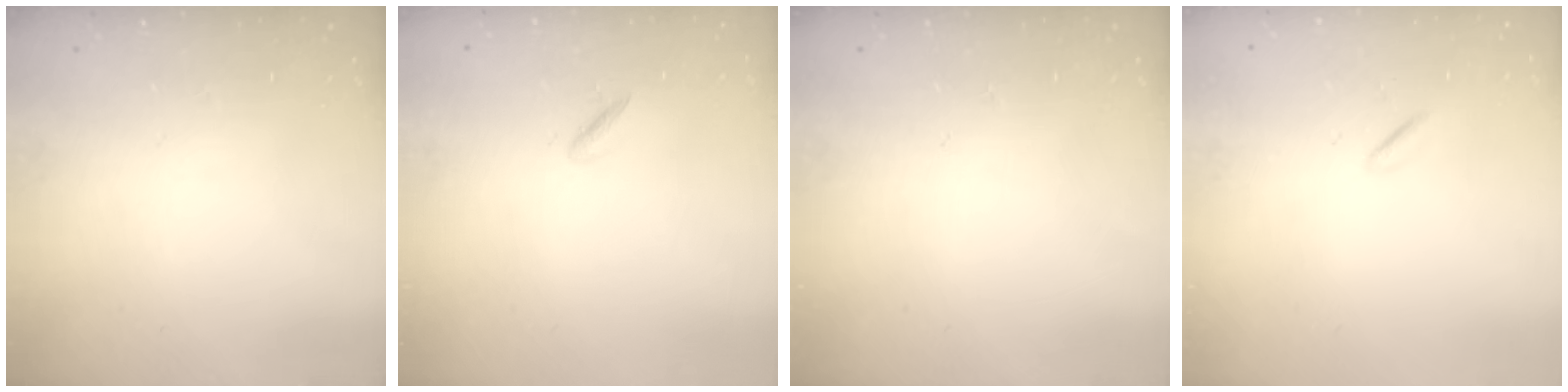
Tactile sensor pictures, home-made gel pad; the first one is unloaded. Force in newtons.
{"total": 2.0, "press": 2.0, "slide": 0.4}
{"total": 0.0}
{"total": 0.0}